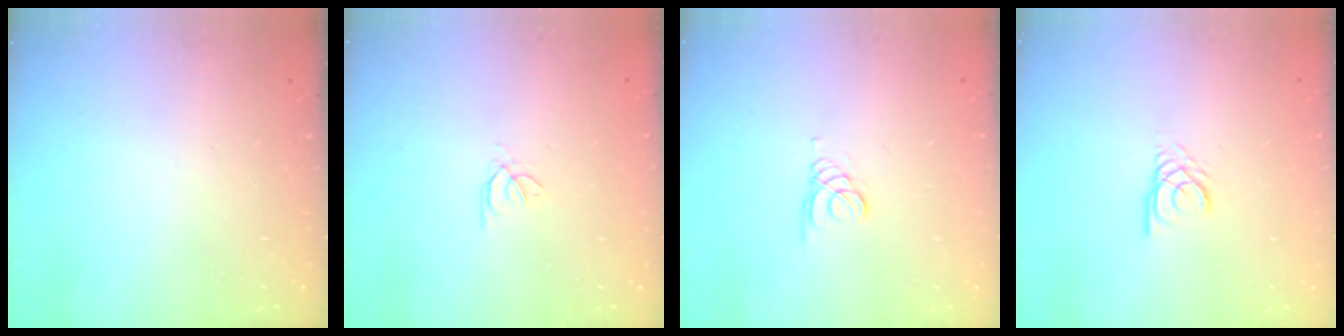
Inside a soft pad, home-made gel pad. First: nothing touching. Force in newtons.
{"total": 0.5, "press": 0.4, "slide": 0.3}
{"total": 1.5, "press": 1.5, "slide": 0.1}
{"total": 2.7, "press": 2.7, "slide": 0.2}